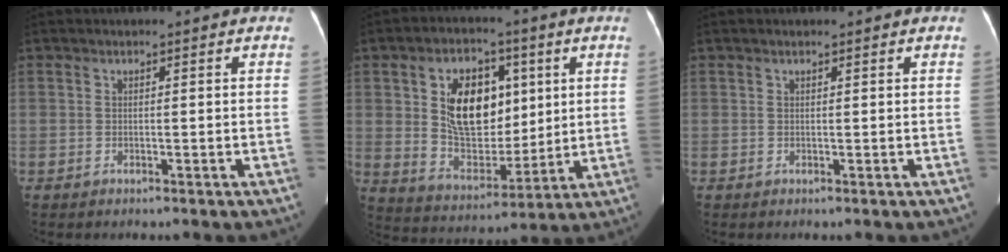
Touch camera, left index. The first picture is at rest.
{"total": 12.7, "force": [3.3, 7.8, 9.5], "torque": [-0.181, 0.010, 0.068]}
{"total": 0.0}